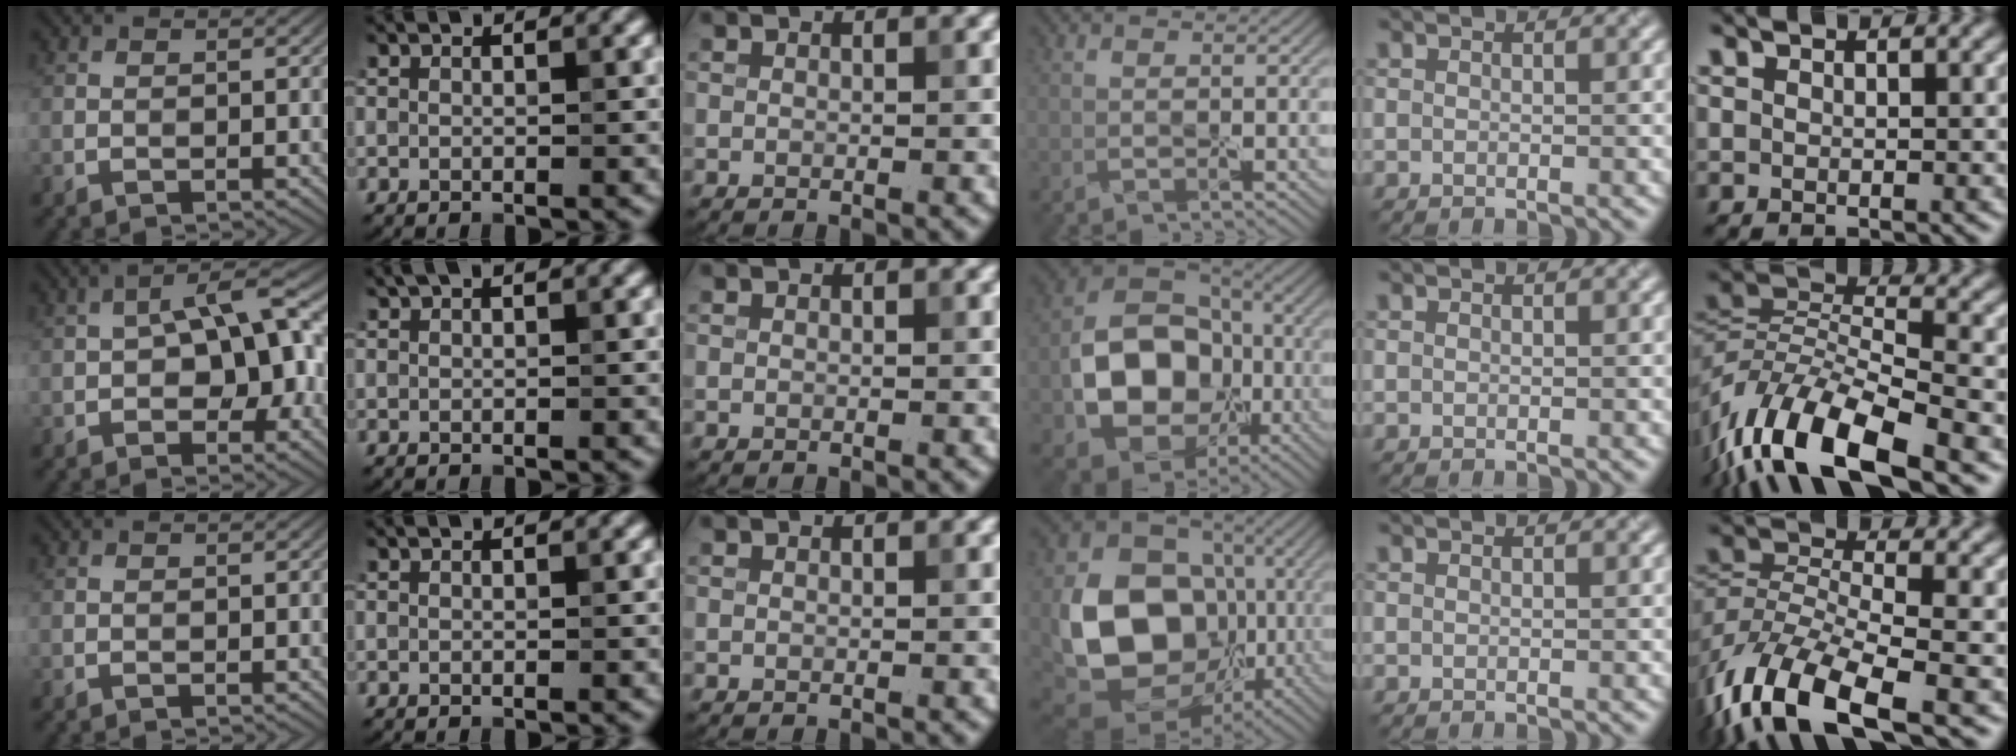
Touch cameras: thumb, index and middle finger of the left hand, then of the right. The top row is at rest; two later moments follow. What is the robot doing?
{"motion": "peel", "object": "plastic screen protector"}